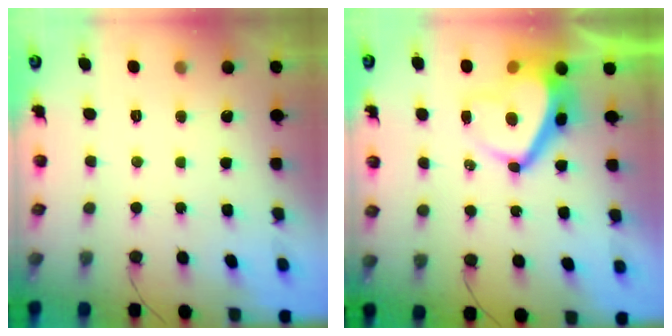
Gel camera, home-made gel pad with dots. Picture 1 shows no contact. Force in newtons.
{"total": 9.2, "press": 9.1, "slide": 1.3}